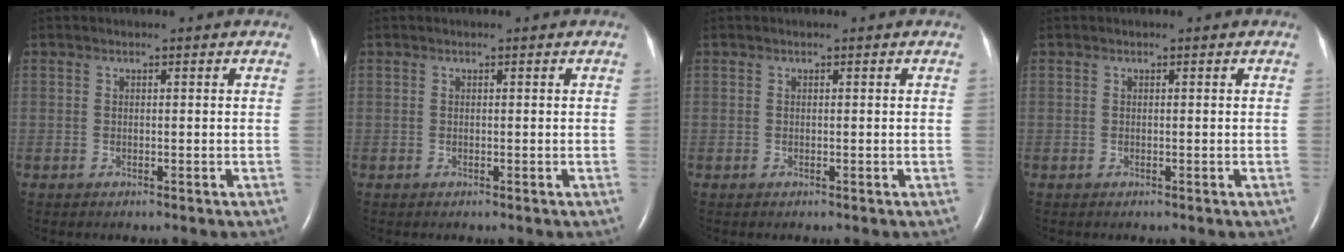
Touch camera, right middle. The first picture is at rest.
{"total": 0.0}
{"total": 0.0}
{"total": 0.0}